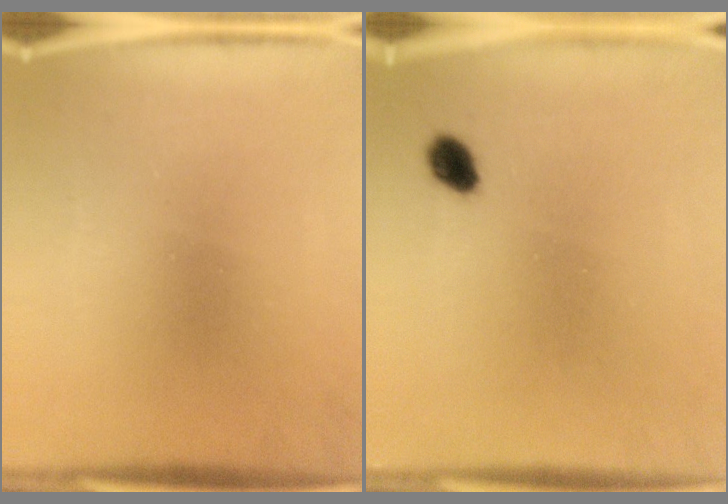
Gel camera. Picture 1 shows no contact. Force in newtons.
{"total": 2.9}